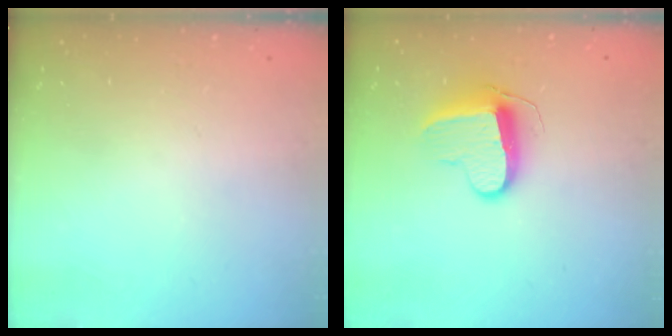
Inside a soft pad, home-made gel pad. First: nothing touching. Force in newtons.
{"total": 10.1, "press": 10.1, "slide": 0.3}